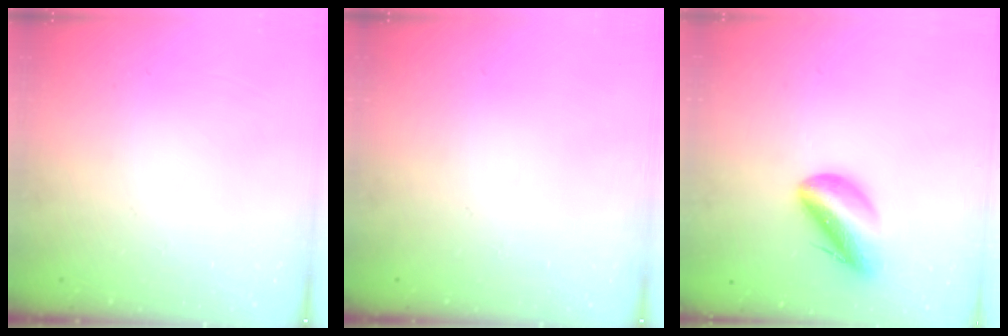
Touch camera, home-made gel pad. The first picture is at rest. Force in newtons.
{"total": 0.0}
{"total": 10.1, "press": 9.6, "slide": 3.0}